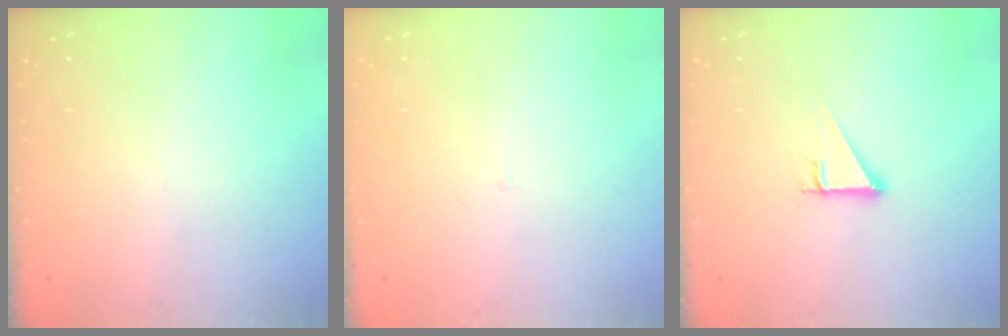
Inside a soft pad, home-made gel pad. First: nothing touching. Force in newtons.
{"total": 2.0, "press": 2.0, "slide": 0.1}
{"total": 2.5, "press": 2.5, "slide": 0.1}